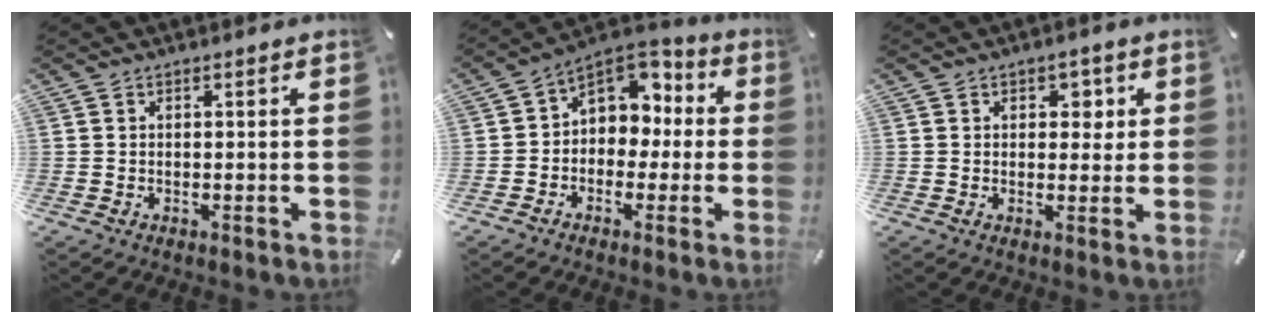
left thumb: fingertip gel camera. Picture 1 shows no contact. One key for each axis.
{"total": 8.4, "fx": 1.9, "fy": 7.4, "fz": 3.5, "tx": -0.056, "ty": -0.013, "tz": 0.038}
{"total": 4.1, "fx": 1.3, "fy": 2.9, "fz": 2.6, "tx": -0.017, "ty": -0.008, "tz": 0.011}